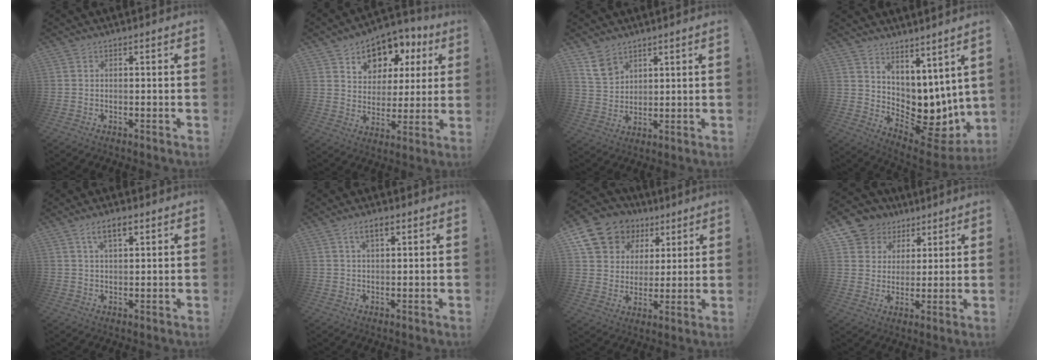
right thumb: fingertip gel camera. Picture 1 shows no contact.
{"total": 11.1, "force": [6.7, 7.7, 4.2], "torque": [-0.062, -0.053, 0.121]}
{"total": 7.8, "force": [5.4, 5.1, 2.5], "torque": [-0.038, -0.030, 0.108]}
{"total": 4.3, "force": [1.2, 3.1, 2.7], "torque": [-0.029, -0.050, 0.031]}
{"total": 5.4, "force": [2.8, 2.2, 4.1], "torque": [-0.066, -0.003, 0.048]}
{"total": 4.2, "force": [2.1, 1.7, 3.2], "torque": [-0.057, 0.000, 0.034]}
{"total": 14.6, "force": [8.2, 11.1, 4.6], "torque": [-0.077, -0.049, 0.173]}
{"total": 9.1, "force": [4.5, 7.7, 1.5], "torque": [-0.021, -0.036, 0.095]}